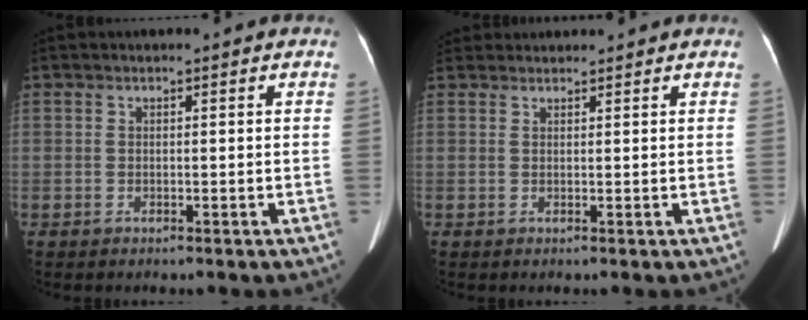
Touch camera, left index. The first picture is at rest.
{"total": 4.7, "force": [4.5, 0.9, 0.8], "torque": [-0.015, 0.035, 0.073]}